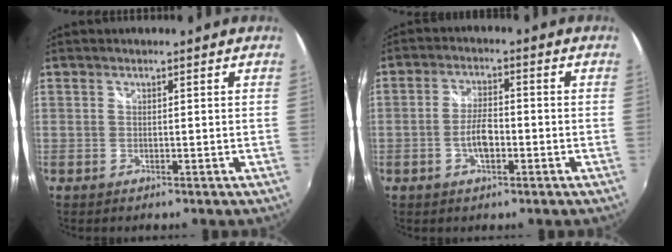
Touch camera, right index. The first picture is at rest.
{"total": 4.9, "force": [-1.8, 2.0, 4.1], "torque": [-0.084, 0.005, -0.030]}